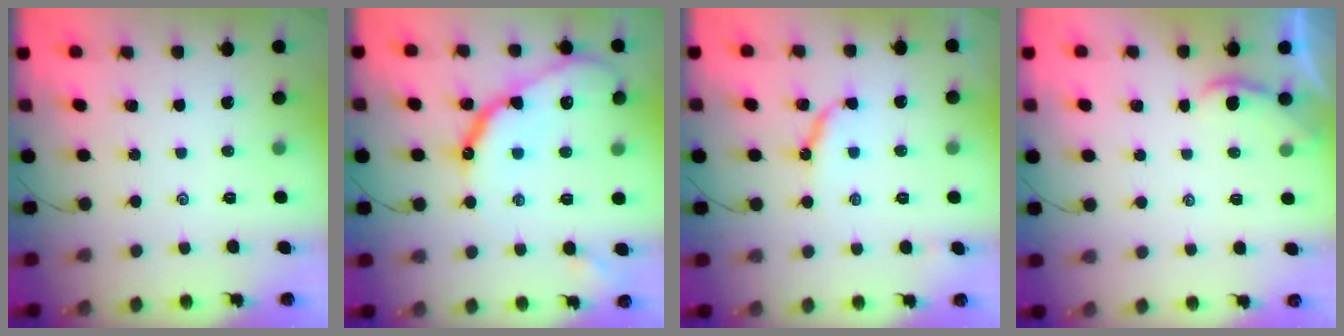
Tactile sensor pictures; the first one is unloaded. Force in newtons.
{"total": 16.0, "press": 15.9, "slide": 0.8}
{"total": 8.2, "press": 8.2, "slide": 0.8}
{"total": 1.2, "press": 1.2, "slide": 0.1}